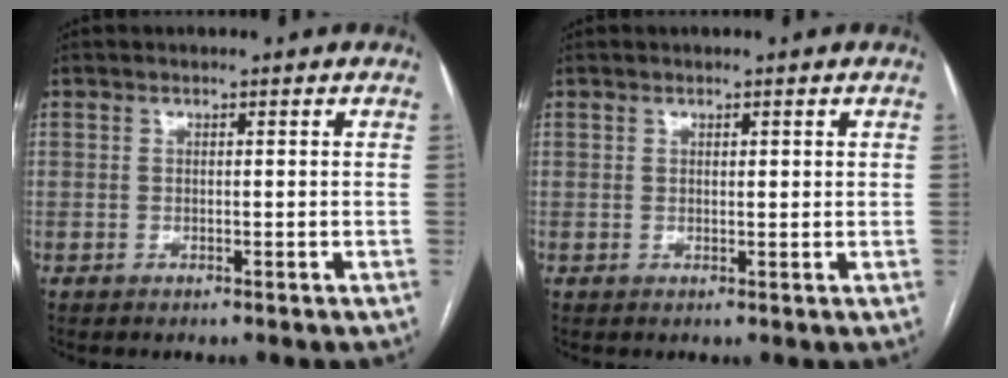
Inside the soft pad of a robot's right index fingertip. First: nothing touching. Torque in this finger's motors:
{"motor_torque": [-0.02, 0.17, -0.04, 0.00]}